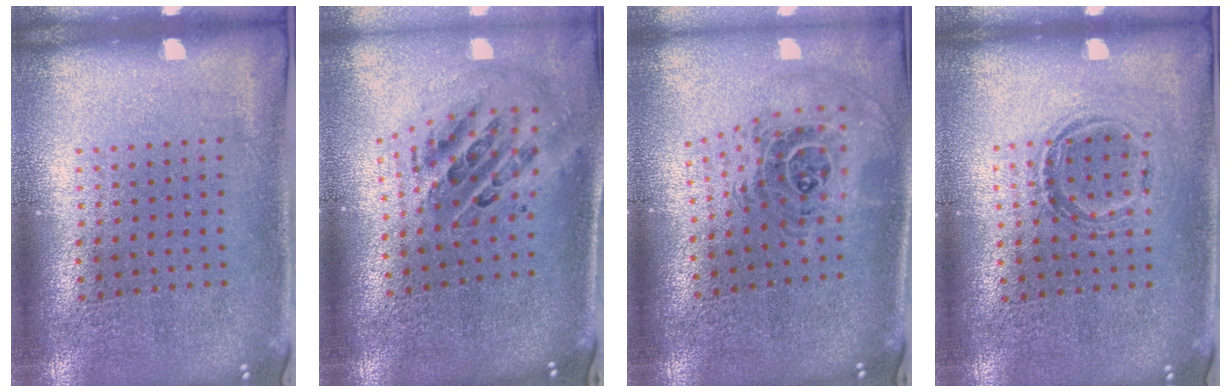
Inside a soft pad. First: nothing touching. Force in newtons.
{"total": 1.6, "press": 1.4, "slide": 0.8}
{"total": 1.3, "press": 1.2, "slide": 0.6}
{"total": 1.1, "press": 0.9, "slide": 0.7}